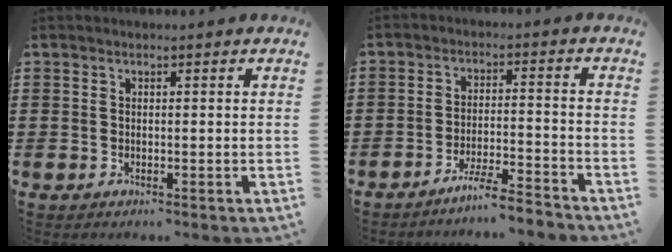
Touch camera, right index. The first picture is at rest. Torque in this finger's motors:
{"motor_torque": [0.87, 1.27, -0.38, -0.21]}